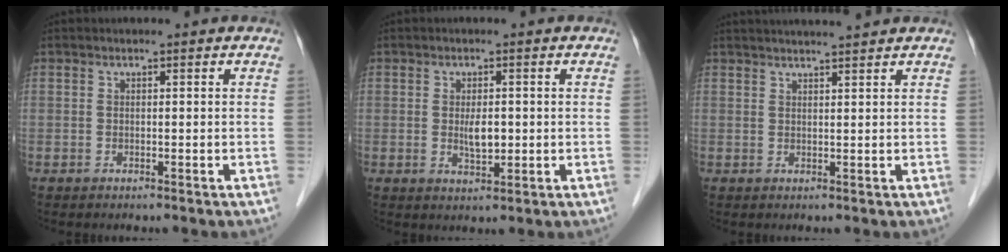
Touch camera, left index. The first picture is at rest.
{"total": 3.0, "force": [-0.1, 1.1, 2.8], "torque": [-0.052, -0.005, 0.000]}
{"total": 6.3, "force": [5.8, -0.5, 2.3], "torque": [-0.033, 0.022, 0.077]}